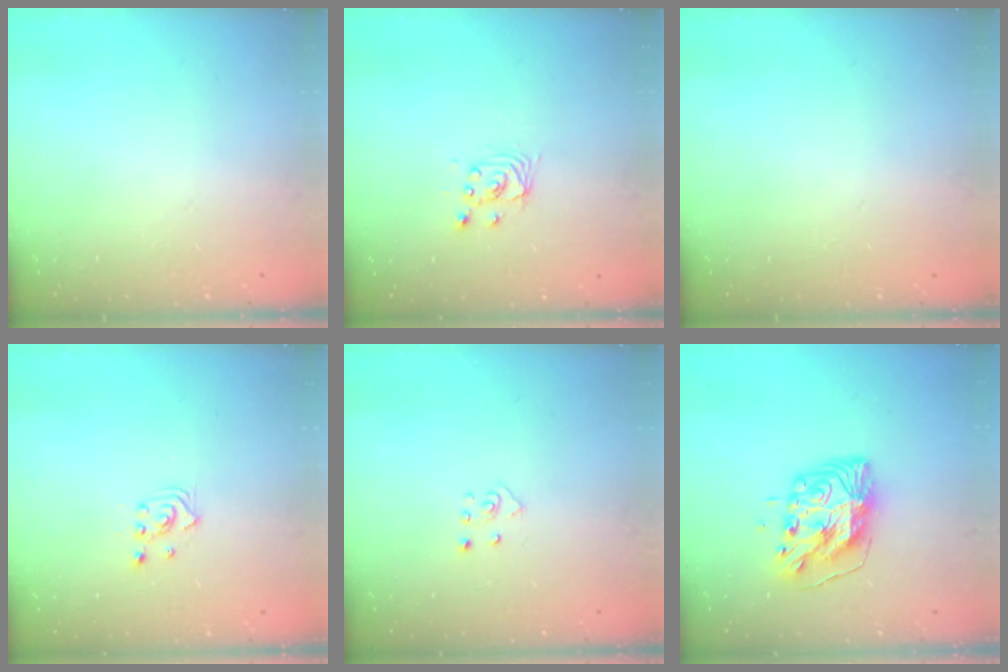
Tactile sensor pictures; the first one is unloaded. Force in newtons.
{"total": 2.9, "press": 2.9, "slide": 0.0}
{"total": 0.0}
{"total": 2.5, "press": 2.5, "slide": 0.3}
{"total": 3.4, "press": 3.4, "slide": 0.3}
{"total": 10.5, "press": 10.4, "slide": 1.0}